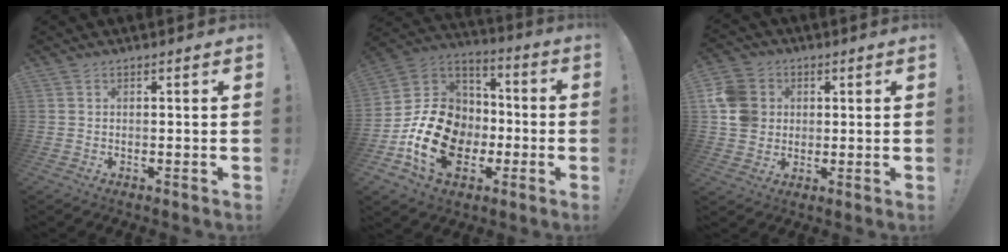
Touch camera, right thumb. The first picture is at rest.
{"total": 20.7, "force": [-5.8, 16.1, 11.6], "torque": [-0.200, 0.038, -0.083]}
{"total": 10.8, "force": [1.7, 9.8, 4.2], "torque": [-0.081, 0.003, 0.039]}